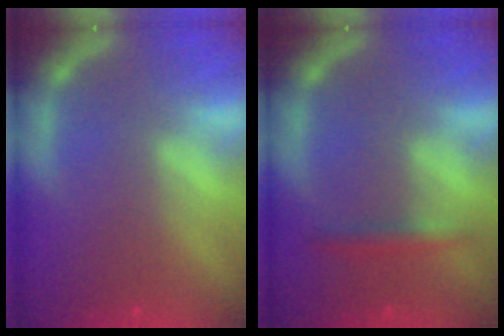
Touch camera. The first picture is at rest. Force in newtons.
{"total": 1.9}